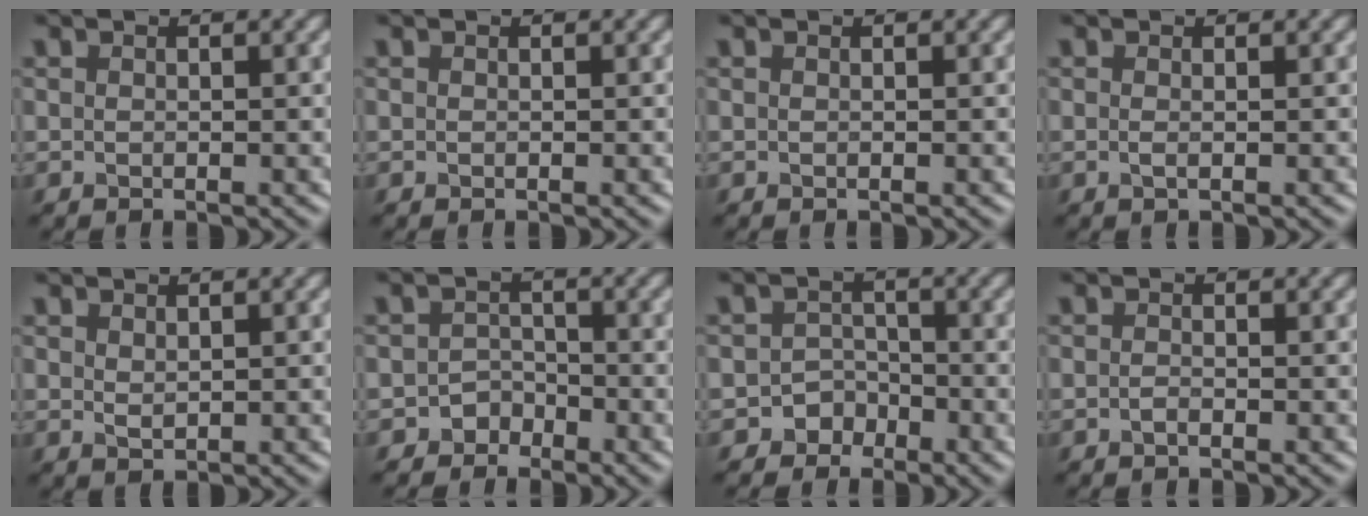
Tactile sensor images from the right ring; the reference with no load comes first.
{"total": 0.0}
{"total": 0.0}
{"total": 0.5, "force": [-0.1, 0.0, 0.5], "torque": [-0.015, -0.001, -0.001]}
{"total": 0.8, "force": [0.5, 0.4, 0.5], "torque": [-0.014, -0.002, 0.017]}
{"total": 1.9, "force": [-1.4, 1.2, -0.1], "torque": [0.013, 0.013, -0.027]}
{"total": 3.0, "force": [-2.0, 2.2, -0.1], "torque": [0.038, 0.012, -0.041]}
{"total": 0.6, "force": [-0.5, 0.1, 0.4], "torque": [-0.012, 0.001, -0.008]}